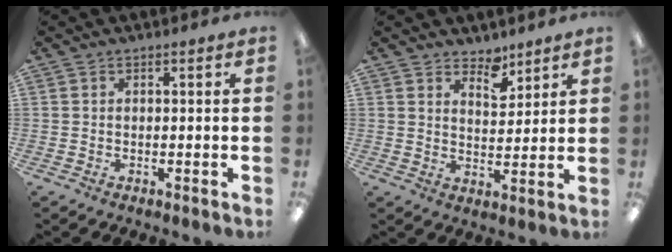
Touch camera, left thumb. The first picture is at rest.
{"total": 5.6, "force": [4.8, 2.5, 1.4], "torque": [0.000, -0.037, 0.083]}